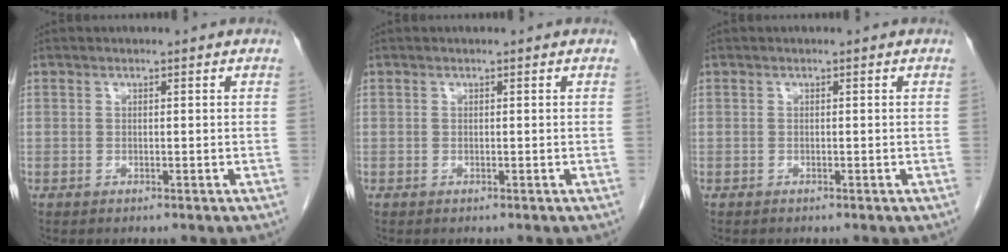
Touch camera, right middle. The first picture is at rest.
{"total": 0.0}
{"total": 0.0}